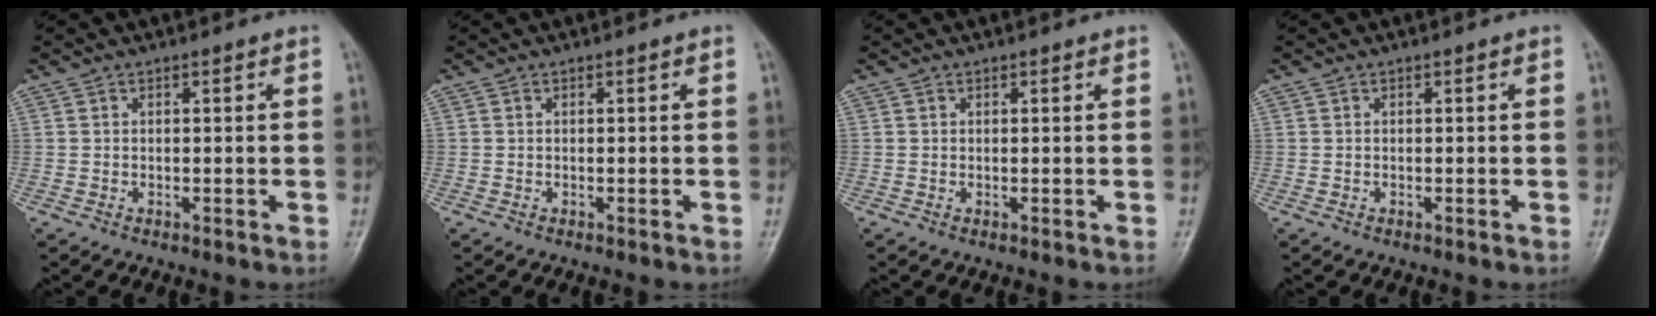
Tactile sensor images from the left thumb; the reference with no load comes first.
{"total": 0.0}
{"total": 0.0}
{"total": 0.0}